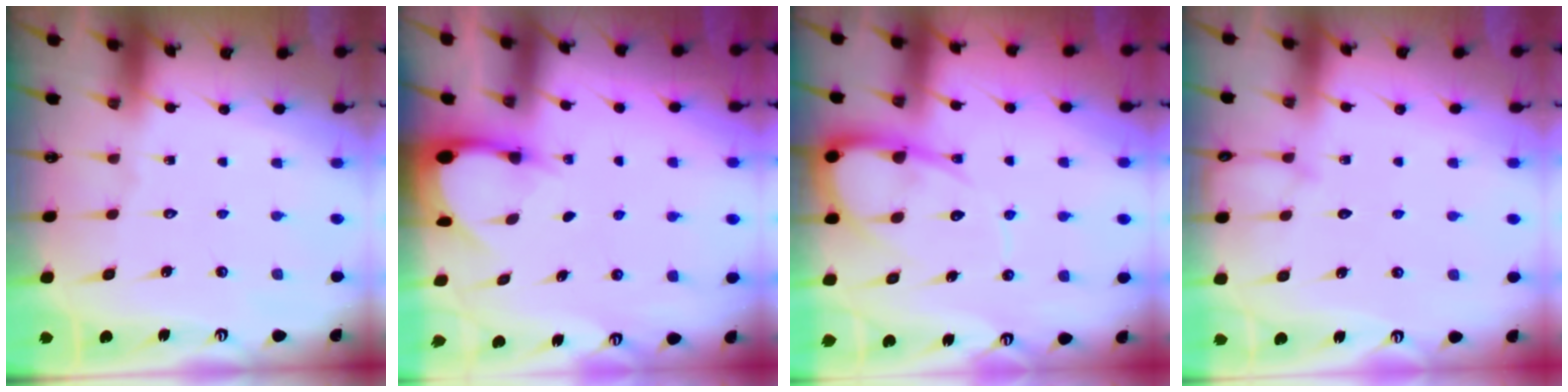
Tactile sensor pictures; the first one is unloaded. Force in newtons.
{"total": 3.6, "press": 3.6, "slide": 0.2}
{"total": 10.4, "press": 10.4, "slide": 1.1}
{"total": 4.6, "press": 4.6, "slide": 0.5}